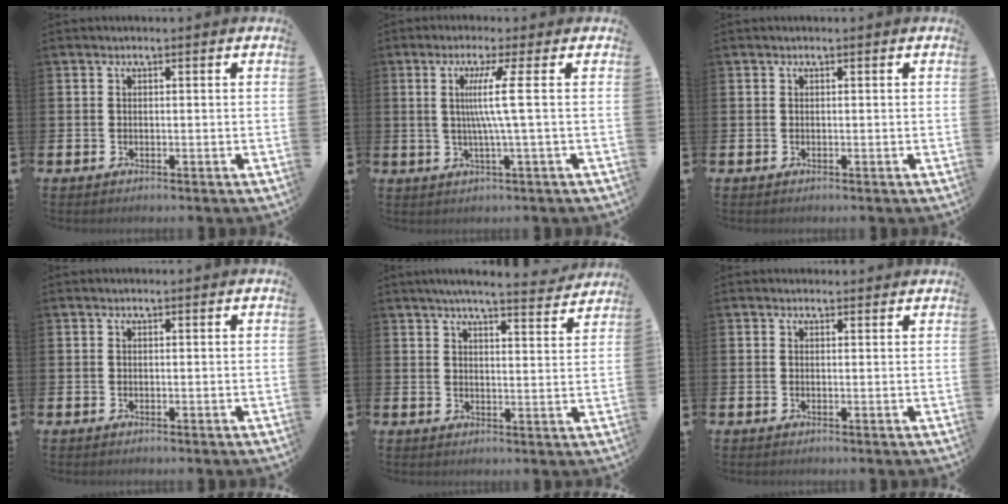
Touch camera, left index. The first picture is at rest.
{"total": 6.3, "force": [1.1, -0.8, 6.1], "torque": [-0.122, -0.003, 0.010]}
{"total": 0.0}
{"total": 0.0}
{"total": 5.4, "force": [5.1, 0.0, 1.7], "torque": [-0.038, -0.030, 0.087]}
{"total": 0.9, "force": [0.8, 0.4, 0.2], "torque": [0.016, -0.003, 0.009]}